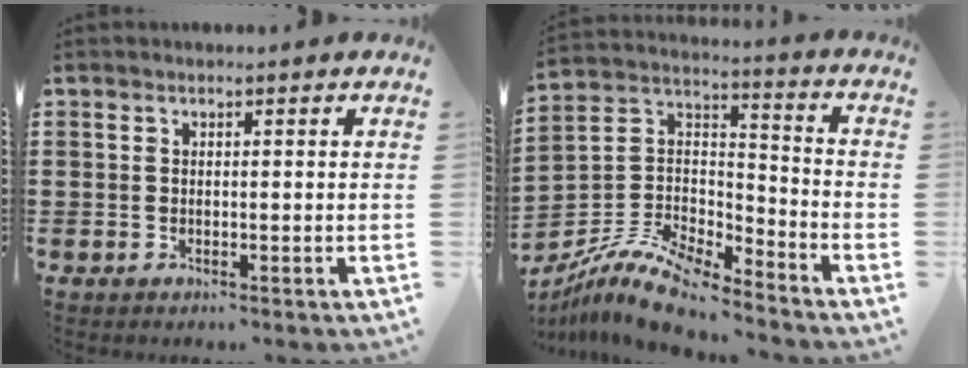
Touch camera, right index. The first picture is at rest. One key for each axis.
{"total": 11.3, "fx": -9.6, "fy": 3.0, "fz": 5.2, "tx": -0.114, "ty": 0.024, "tz": -0.193}